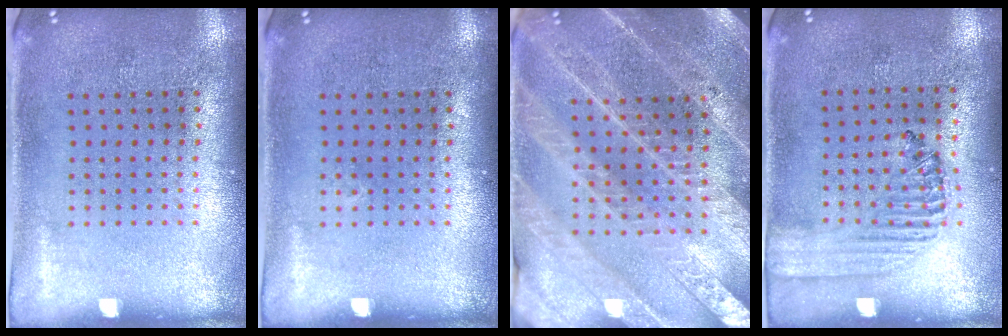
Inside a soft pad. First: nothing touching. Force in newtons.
{"total": 0.0}
{"total": 3.8, "press": 3.6, "slide": 1.4}
{"total": 1.3, "press": 1.2, "slide": 0.5}